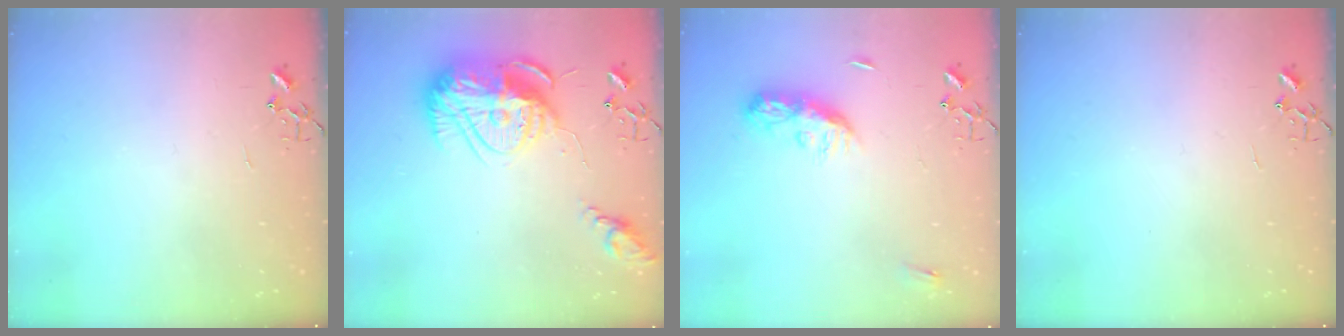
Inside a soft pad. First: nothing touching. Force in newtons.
{"total": 18.7, "press": 18.6, "slide": 1.7}
{"total": 8.7, "press": 8.7, "slide": 0.4}
{"total": 0.0}